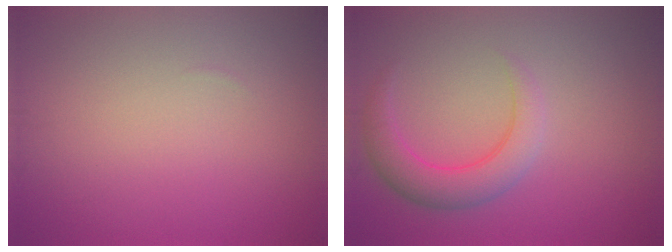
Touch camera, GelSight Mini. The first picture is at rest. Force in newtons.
{"total": 3.8, "press": 3.8, "slide": 0.2}